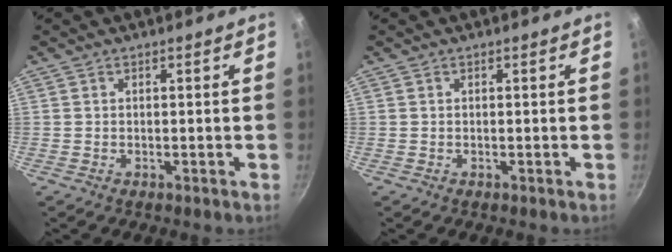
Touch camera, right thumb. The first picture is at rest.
{"total": 0.0}